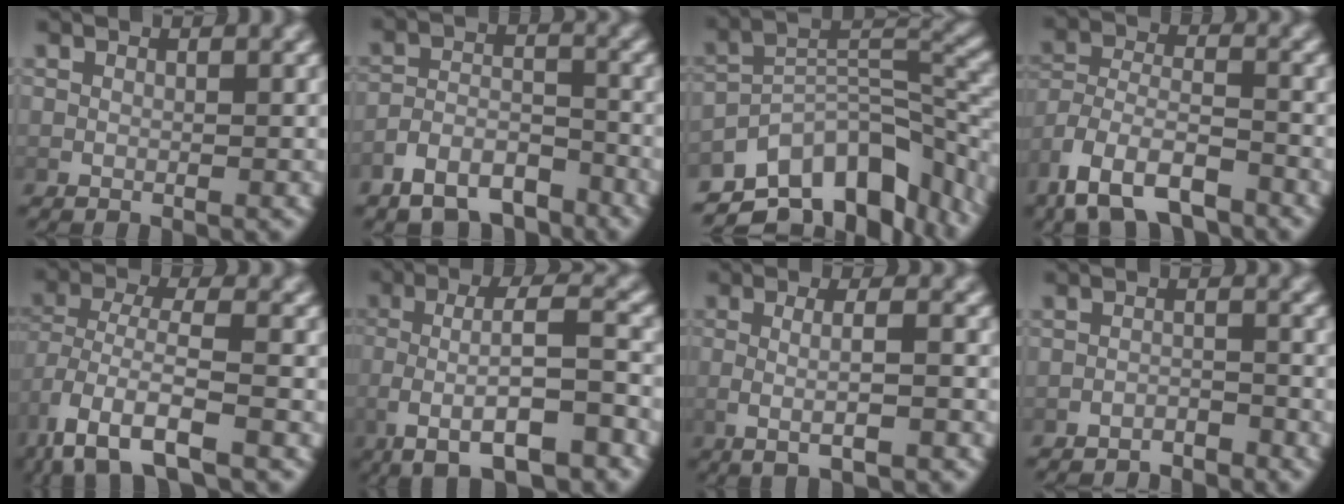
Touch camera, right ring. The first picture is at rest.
{"total": 6.6, "force": [-5.8, 2.8, 1.6], "torque": [-0.014, -0.009, -0.102]}
{"total": 13.4, "force": [-7.1, 7.8, 8.3], "torque": [-0.126, -0.022, -0.102]}
{"total": 6.8, "force": [-4.6, 3.5, 3.6], "torque": [-0.088, -0.035, -0.064]}
{"total": 5.0, "force": [-2.4, 2.2, 3.8], "torque": [-0.099, -0.032, -0.020]}
{"total": 6.7, "force": [-2.2, 2.5, 5.8], "torque": [-0.120, -0.010, -0.025]}
{"total": 3.8, "force": [-0.9, 1.0, 3.5], "torque": [-0.063, 0.001, -0.012]}
{"total": 3.4, "force": [-3.4, 0.6, 0.1], "torque": [0.008, -0.007, -0.058]}